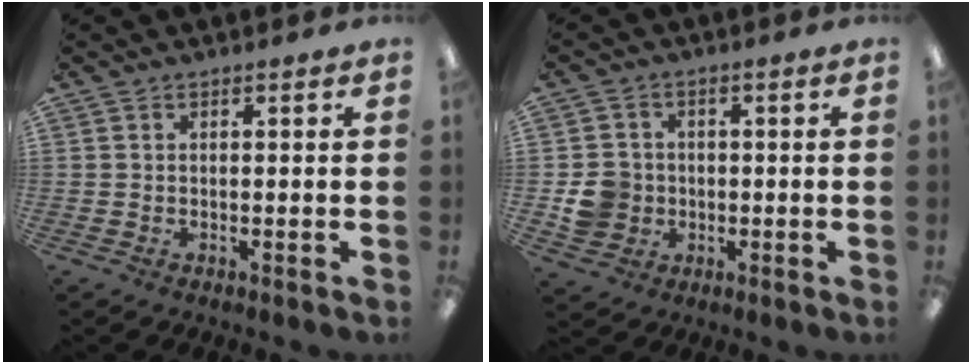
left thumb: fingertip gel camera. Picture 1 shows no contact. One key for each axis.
{"total": 6.9, "fx": -1.0, "fy": 6.4, "fz": 2.2, "tx": -0.044, "ty": 0.013, "tz": -0.017}